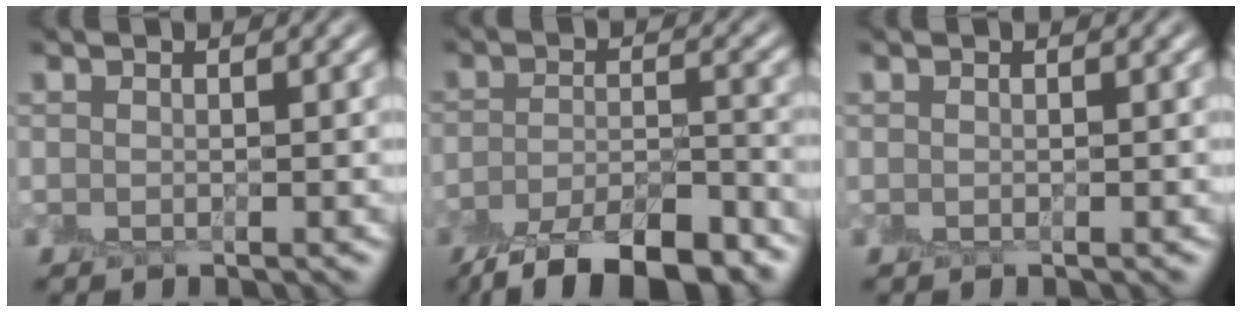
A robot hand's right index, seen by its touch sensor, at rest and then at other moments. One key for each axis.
{"total": 9.4, "fx": -7.2, "fy": 2.9, "fz": 5.3, "tx": -0.084, "ty": -0.015, "tz": -0.119}
{"total": 0.0}